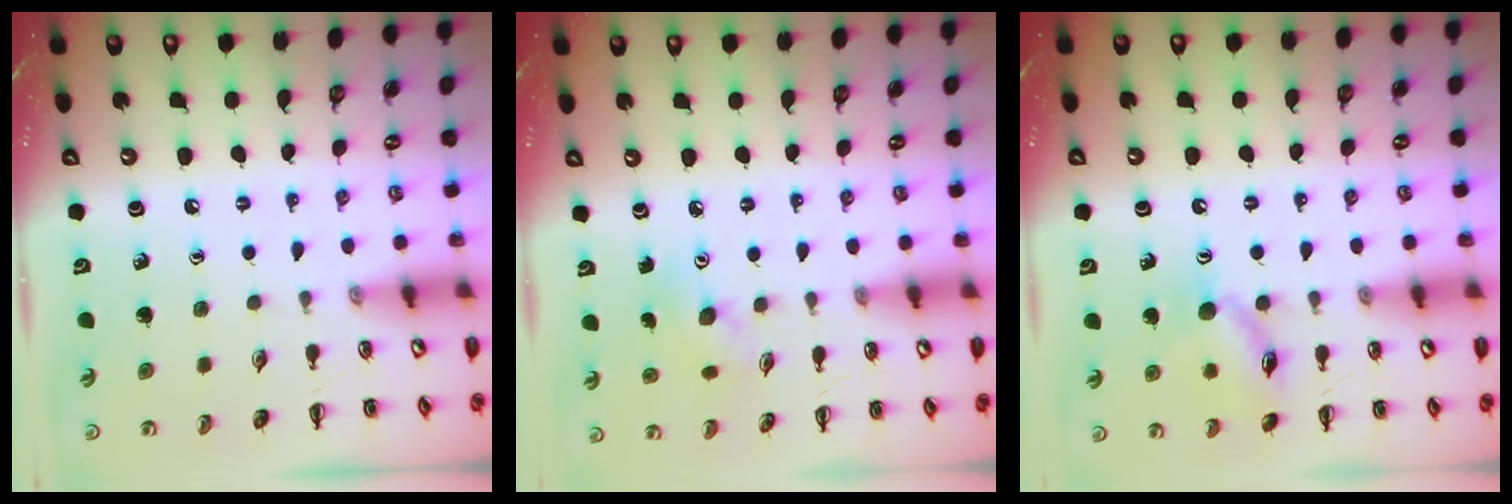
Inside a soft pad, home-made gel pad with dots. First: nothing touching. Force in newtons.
{"total": 4.8, "press": 4.7, "slide": 0.4}
{"total": 11.7, "press": 11.7, "slide": 0.8}